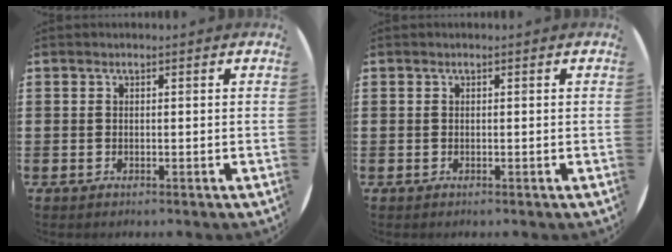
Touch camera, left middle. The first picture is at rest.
{"total": 0.0}